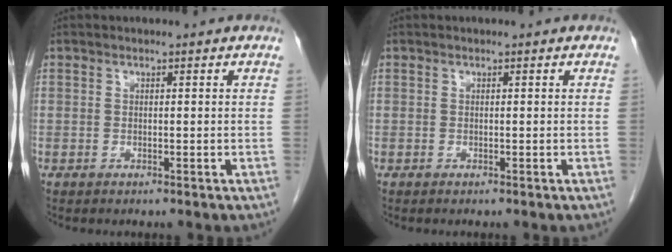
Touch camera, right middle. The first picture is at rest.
{"total": 0.0}